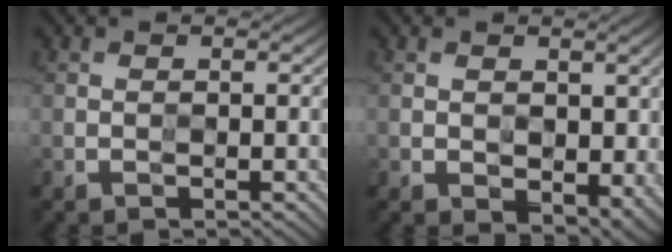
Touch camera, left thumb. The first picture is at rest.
{"total": 3.7, "force": [0.6, 2.8, 2.4], "torque": [-0.046, -0.020, 0.014]}